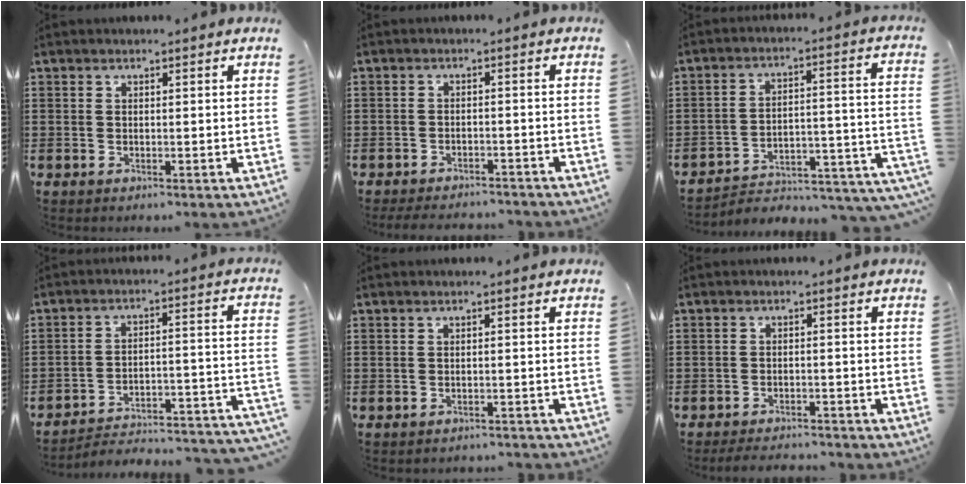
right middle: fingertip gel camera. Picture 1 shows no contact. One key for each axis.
{"total": 2.8, "fx": -2.8, "fy": 0.3, "fz": -0.1, "tx": -0.003, "ty": -0.003, "tz": -0.060}
{"total": 2.7, "fx": -2.3, "fy": 0.9, "fz": 0.9, "tx": -0.024, "ty": -0.015, "tz": -0.057}
{"total": 2.5, "fx": -2.2, "fy": 0.3, "fz": 1.1, "tx": -0.029, "ty": -0.022, "tz": -0.055}
{"total": 0.9, "fx": -0.9, "fy": -0.1, "fz": 0.0, "tx": -0.005, "ty": -0.003, "tz": -0.018}
{"total": 2.9, "fx": -2.8, "fy": 0.3, "fz": 0.0, "tx": -0.006, "ty": -0.002, "tz": -0.060}